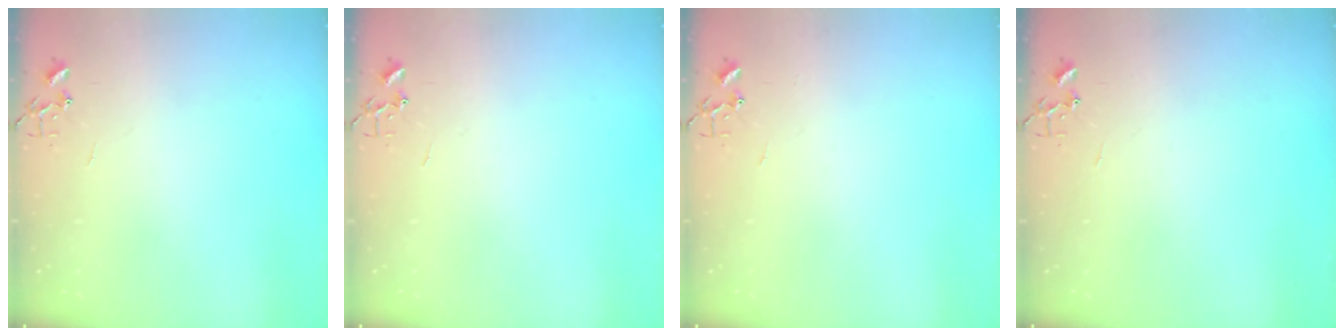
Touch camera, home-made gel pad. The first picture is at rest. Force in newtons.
{"total": 0.0}
{"total": 0.0}
{"total": 0.0}